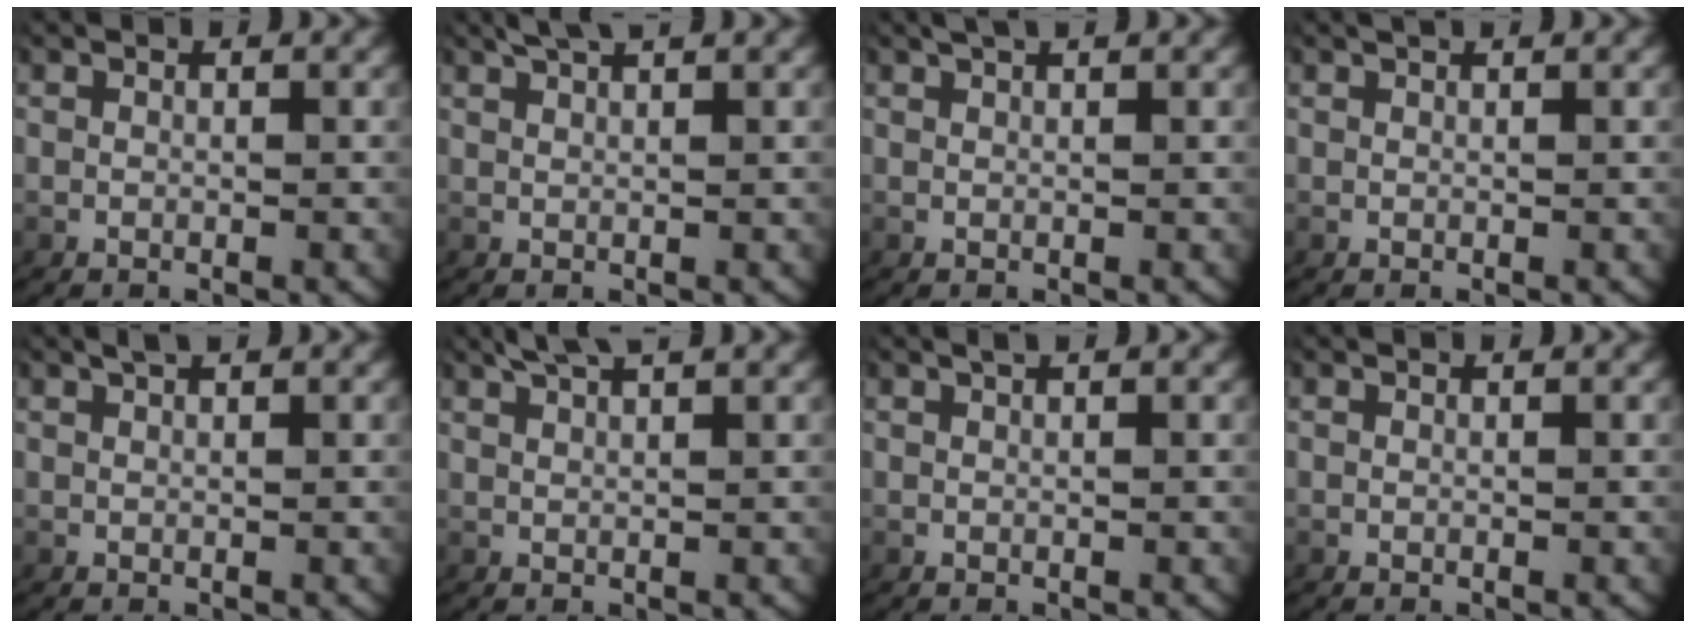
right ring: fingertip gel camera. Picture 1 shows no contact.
{"total": 2.7, "force": [2.3, 0.3, 1.3], "torque": [-0.026, 0.007, 0.039]}
{"total": 1.5, "force": [1.3, 0.1, 0.8], "torque": [-0.012, 0.005, 0.020]}
{"total": 0.8, "force": [0.7, -0.1, 0.3], "torque": [-0.004, 0.000, 0.012]}
{"total": 1.2, "force": [1.0, 0.1, 0.6], "torque": [-0.013, 0.004, 0.017]}
{"total": 3.2, "force": [2.8, 0.3, 1.5], "torque": [-0.030, 0.008, 0.048]}
{"total": 0.8, "force": [0.6, 0.1, 0.5], "torque": [-0.008, 0.003, 0.010]}
{"total": 0.0}